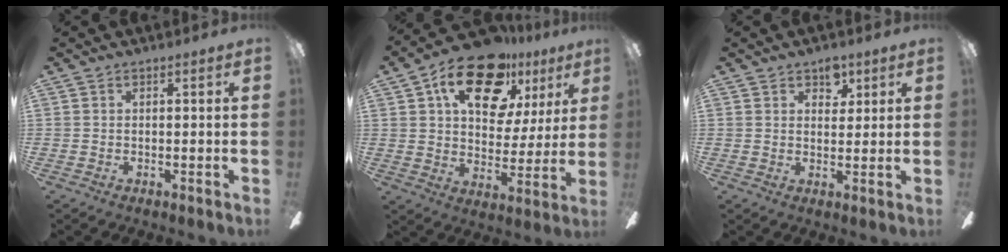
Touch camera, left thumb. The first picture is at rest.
{"total": 20.0, "force": [11.6, 10.5, 12.4], "torque": [-0.191, -0.057, 0.199]}
{"total": 4.9, "force": [3.3, 3.0, 2.1], "torque": [-0.009, -0.013, 0.053]}